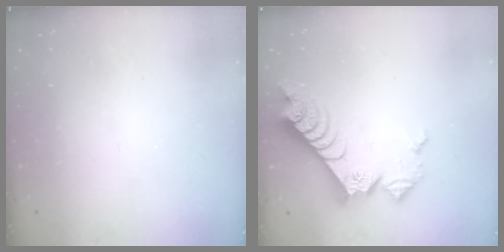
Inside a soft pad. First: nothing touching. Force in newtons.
{"total": 11.2, "press": 11.1, "slide": 1.4}